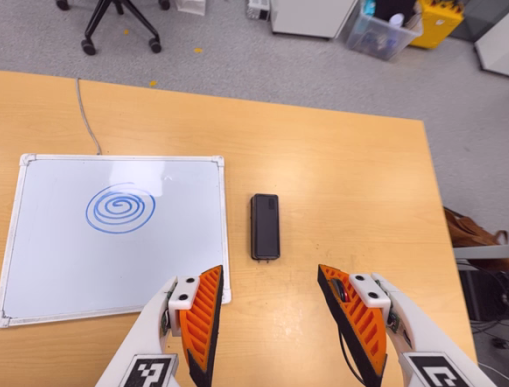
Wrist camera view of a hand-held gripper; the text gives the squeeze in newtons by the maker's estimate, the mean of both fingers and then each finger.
{"total": 0.0}